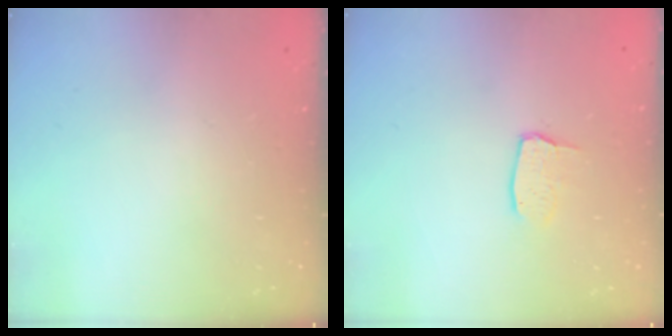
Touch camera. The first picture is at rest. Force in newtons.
{"total": 3.0, "press": 3.0, "slide": 0.2}